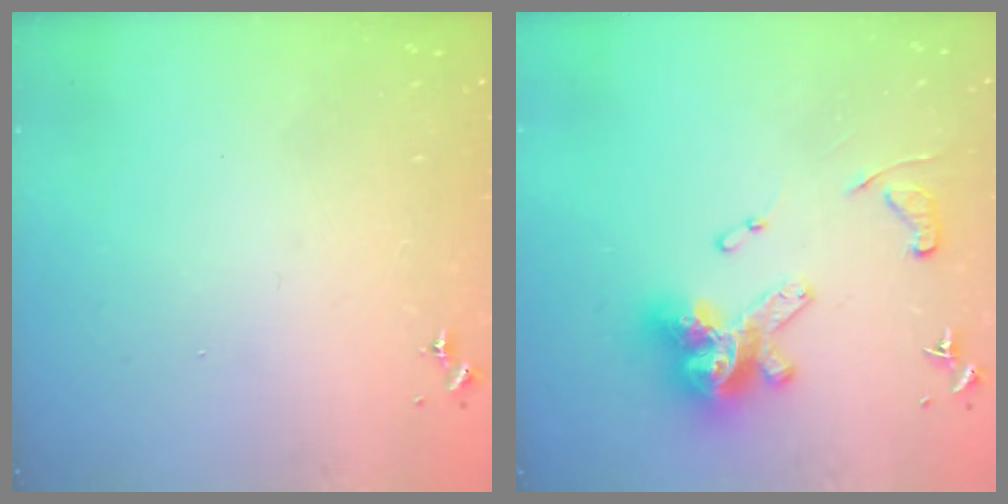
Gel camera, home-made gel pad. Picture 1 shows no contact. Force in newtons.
{"total": 17.1, "press": 17.0, "slide": 1.4}